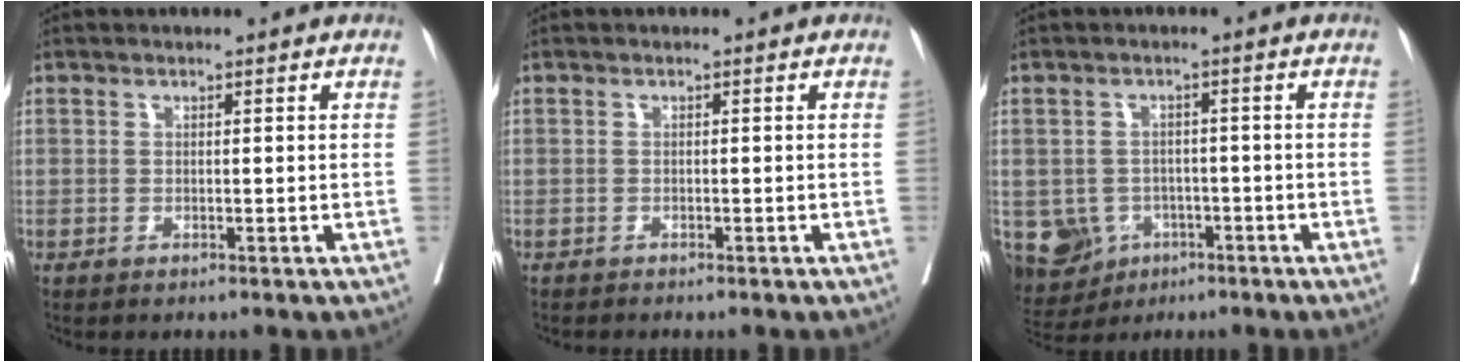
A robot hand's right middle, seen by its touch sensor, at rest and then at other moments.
{"total": 0.5, "force": [-0.5, 0.0, 0.0], "torque": [-0.002, -0.001, -0.015]}
{"total": 7.8, "force": [-3.1, 6.8, 2.2], "torque": [-0.053, 0.004, -0.037]}